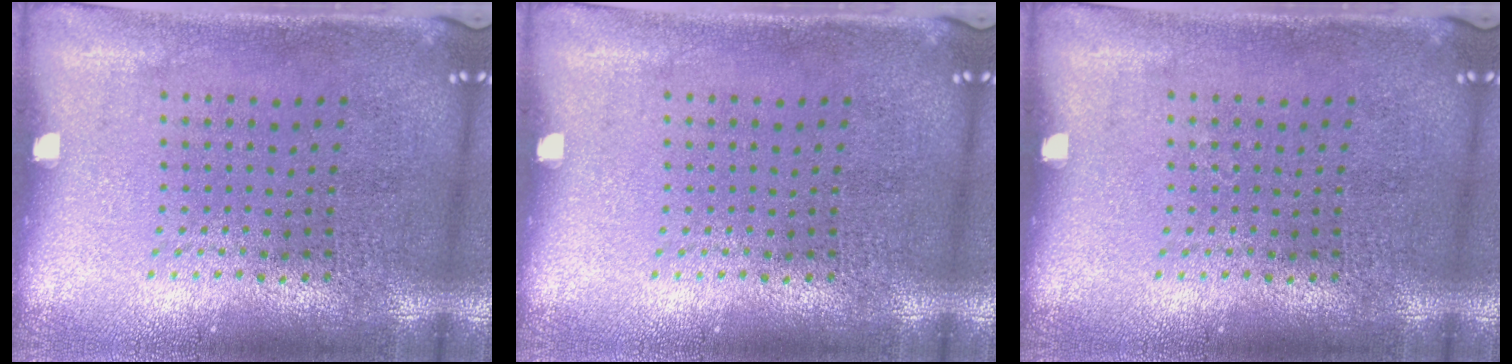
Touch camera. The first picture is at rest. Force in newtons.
{"total": 0.0}
{"total": 0.0}